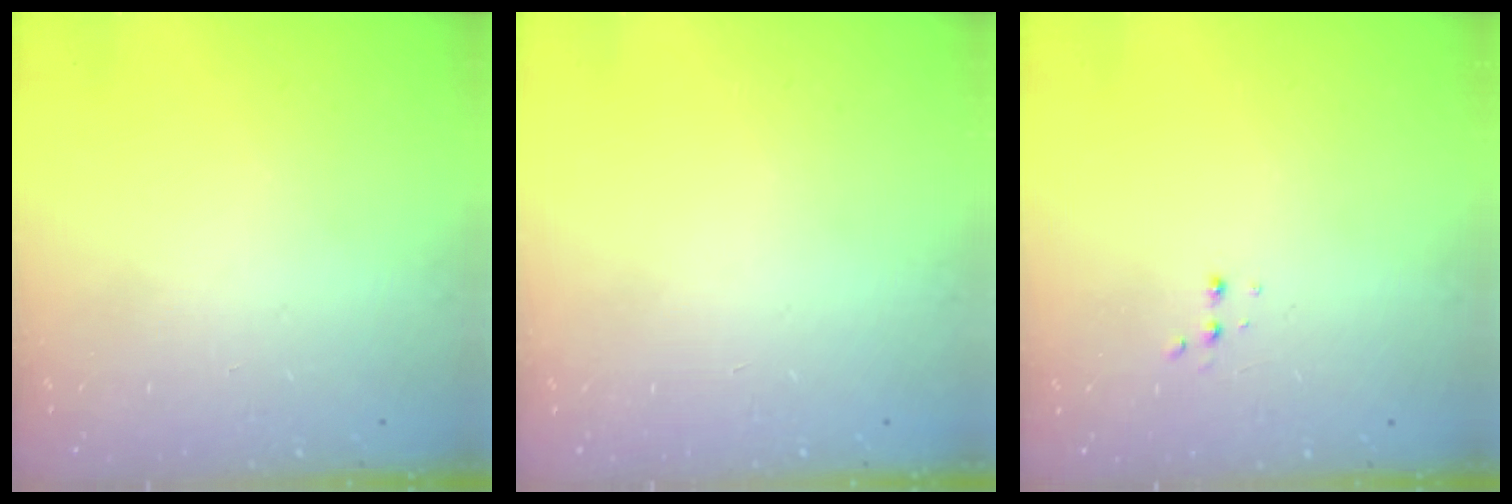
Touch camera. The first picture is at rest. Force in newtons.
{"total": 0.0}
{"total": 2.9, "press": 2.7, "slide": 1.0}